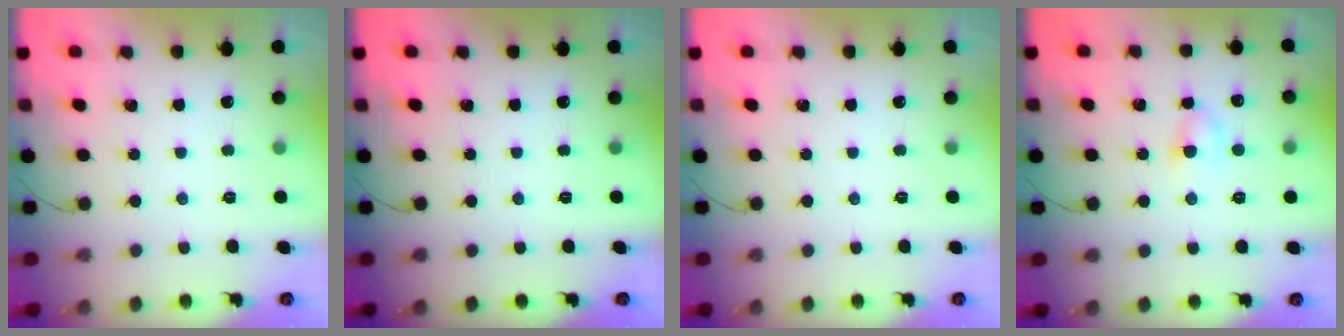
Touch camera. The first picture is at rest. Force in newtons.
{"total": 0.0}
{"total": 0.0}
{"total": 3.9, "press": 3.7, "slide": 1.1}